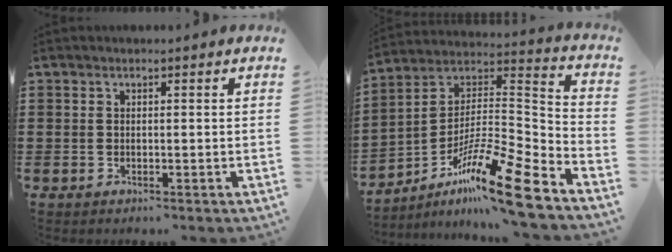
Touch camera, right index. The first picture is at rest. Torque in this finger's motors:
{"motor_torque": [0.05, 0.01, 0.70, 0.12]}